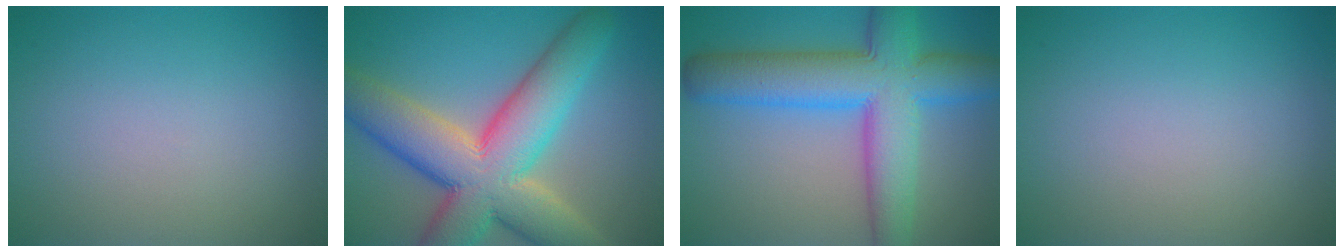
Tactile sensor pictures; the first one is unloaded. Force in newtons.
{"total": 12.6, "press": 12.6, "slide": 0.9}
{"total": 10.1, "press": 10.1, "slide": 0.3}
{"total": 0.0}